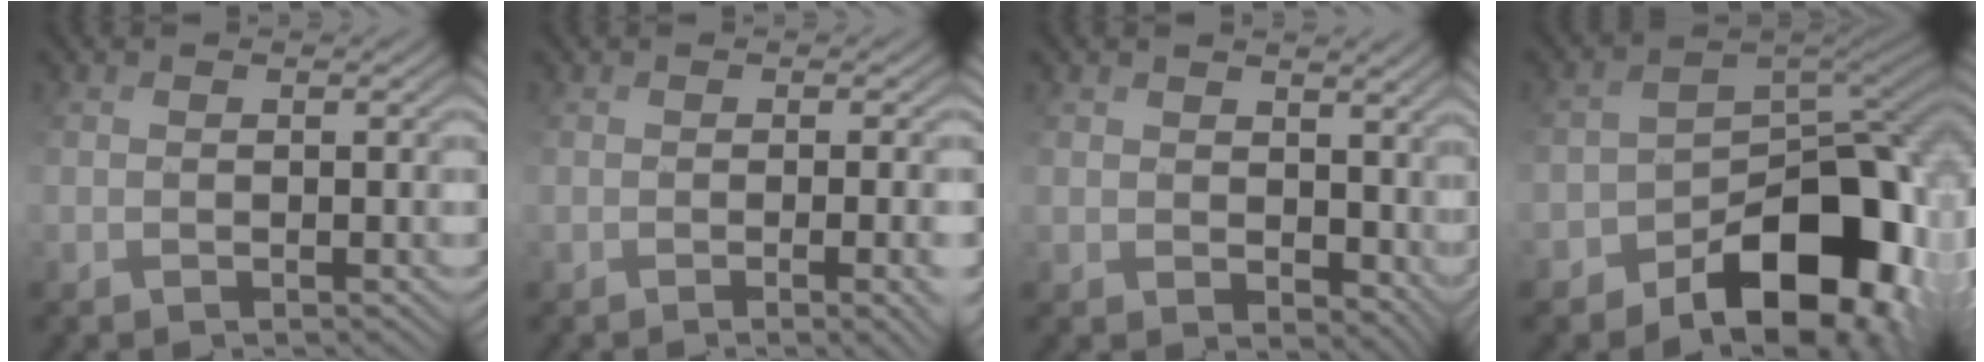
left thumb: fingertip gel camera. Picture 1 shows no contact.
{"total": 5.9, "force": [-1.5, 2.4, 5.2], "torque": [-0.045, 0.003, 0.003]}
{"total": 6.5, "force": [1.7, 5.1, 3.7], "torque": [-0.094, -0.021, 0.048]}
{"total": 13.9, "force": [-7.2, 7.7, 9.1], "torque": [-0.109, -0.013, -0.115]}